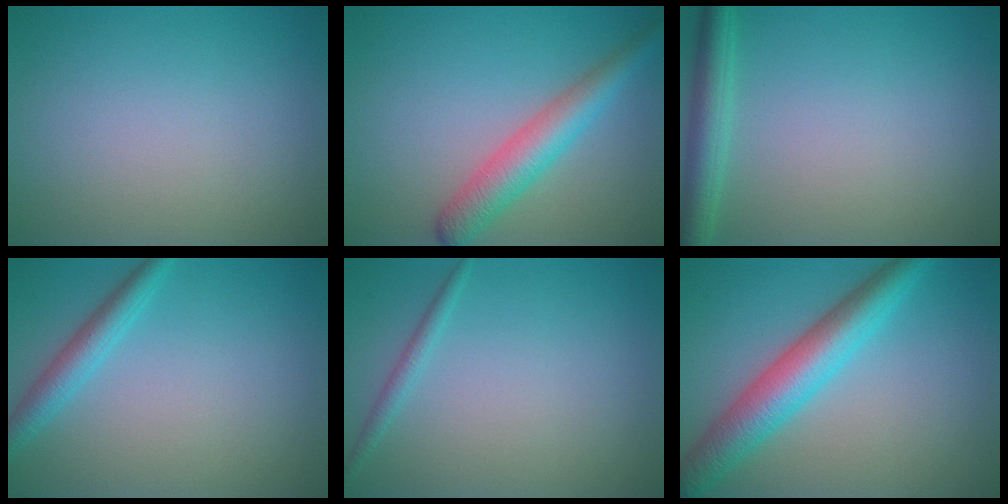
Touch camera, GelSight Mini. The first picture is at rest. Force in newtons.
{"total": 4.4, "press": 4.4, "slide": 0.2}
{"total": 3.2, "press": 3.2, "slide": 0.2}
{"total": 2.6, "press": 2.6, "slide": 0.2}
{"total": 1.2, "press": 1.2, "slide": 0.1}
{"total": 6.3, "press": 6.3, "slide": 0.2}